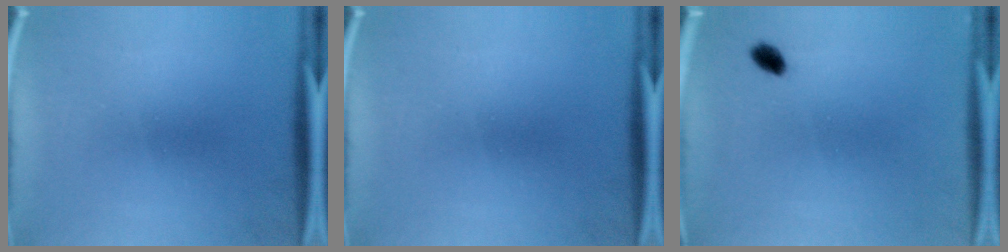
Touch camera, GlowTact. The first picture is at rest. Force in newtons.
{"total": 0.0}
{"total": 1.9}